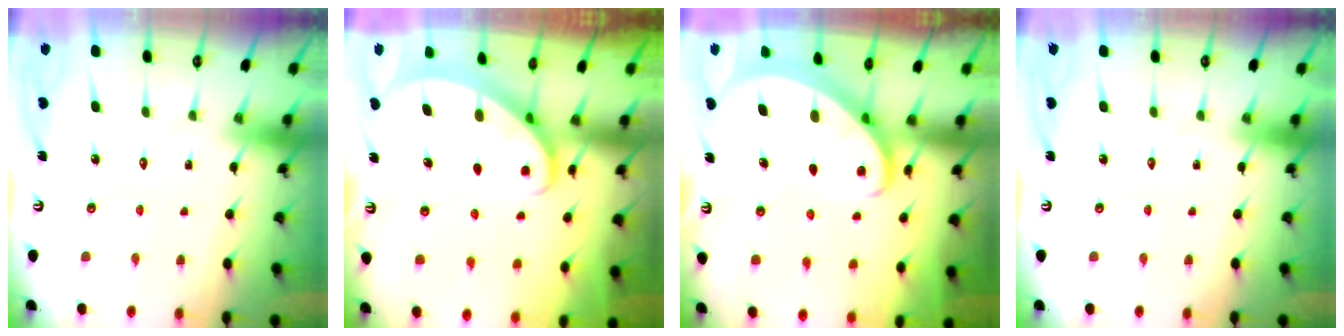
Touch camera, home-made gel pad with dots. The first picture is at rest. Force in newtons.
{"total": 2.3, "press": 2.3, "slide": 0.2}
{"total": 2.5, "press": 2.4, "slide": 0.3}
{"total": 0.0}